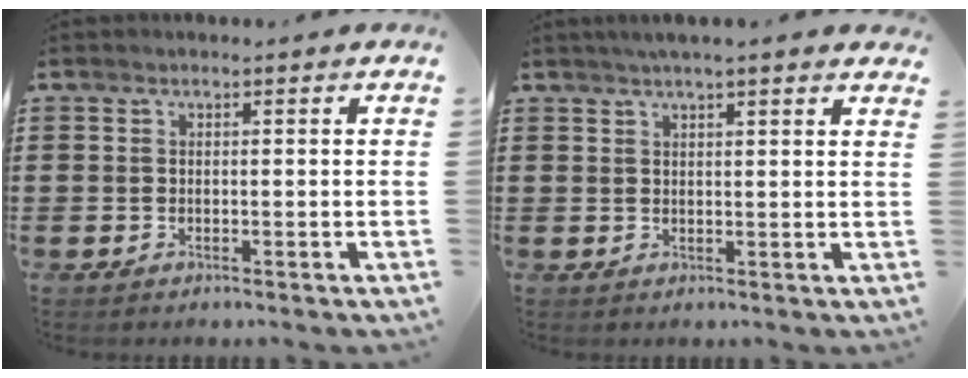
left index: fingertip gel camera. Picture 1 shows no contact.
{"total": 2.5, "force": [2.2, 0.0, 1.3], "torque": [-0.029, 0.002, 0.040]}